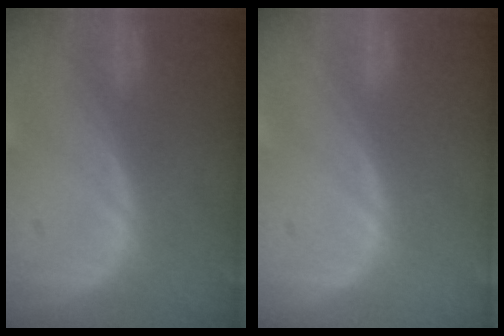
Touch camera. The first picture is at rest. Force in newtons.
{"total": 0.0}